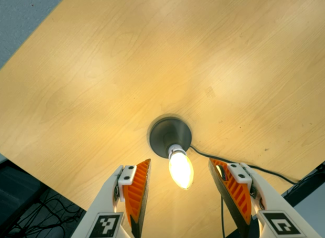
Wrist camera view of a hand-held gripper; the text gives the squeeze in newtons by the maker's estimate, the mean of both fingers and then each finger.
{"total": 0.0}